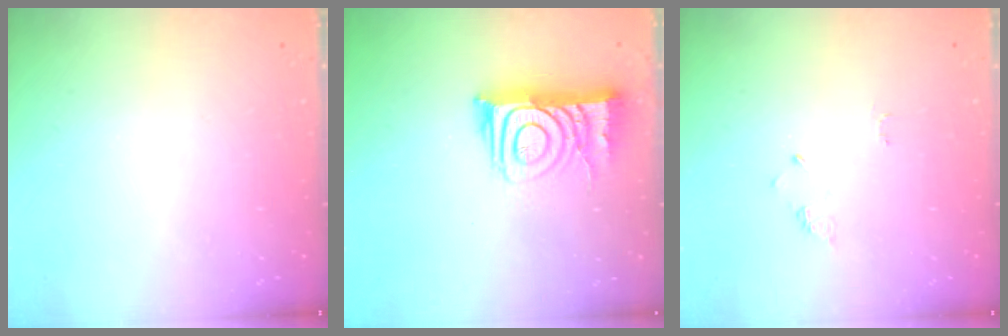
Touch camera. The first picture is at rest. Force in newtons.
{"total": 10.9, "press": 10.9, "slide": 1.1}
{"total": 2.6, "press": 2.6, "slide": 0.4}